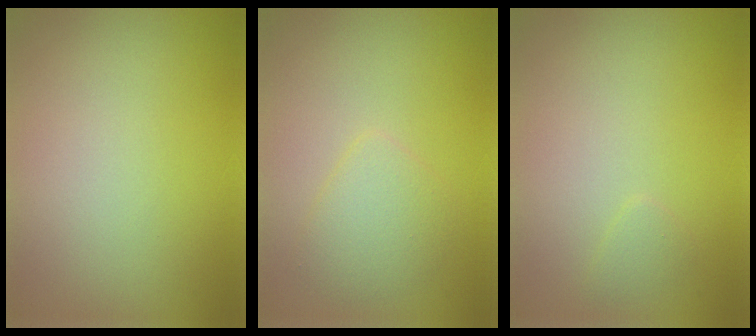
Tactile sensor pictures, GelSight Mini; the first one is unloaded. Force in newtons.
{"total": 2.3, "press": 2.3, "slide": 0.0}
{"total": 0.7, "press": 0.7, "slide": 0.1}